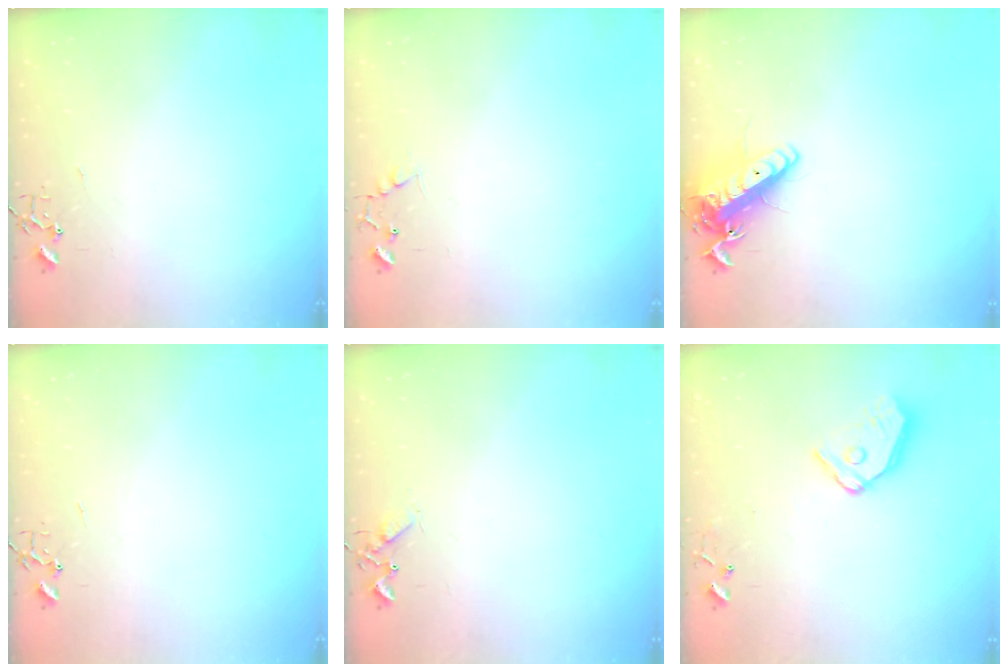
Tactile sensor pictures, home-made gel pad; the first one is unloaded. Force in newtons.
{"total": 6.7, "press": 6.7, "slide": 0.4}
{"total": 13.6, "press": 13.4, "slide": 2.3}
{"total": 0.0}
{"total": 4.6, "press": 4.6, "slide": 0.6}
{"total": 12.4, "press": 12.2, "slide": 2.1}